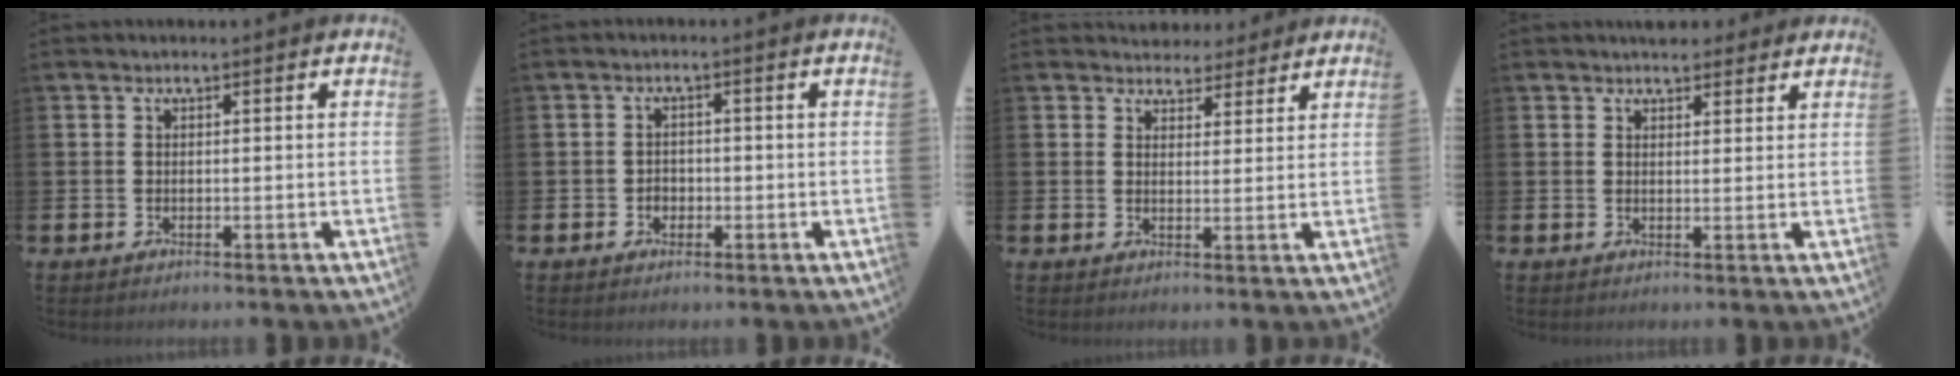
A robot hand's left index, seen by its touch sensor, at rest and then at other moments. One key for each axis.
{"total": 1.7, "fx": -0.7, "fy": 1.5, "fz": 0.5, "tx": -0.004, "ty": 0.001, "tz": -0.018}
{"total": 3.7, "fx": 3.4, "fy": 1.4, "fz": -0.3, "tx": 0.004, "ty": -0.018, "tz": 0.060}
{"total": 3.3, "fx": 3.1, "fy": 1.1, "fz": -0.1, "tx": 0.006, "ty": -0.013, "tz": 0.057}